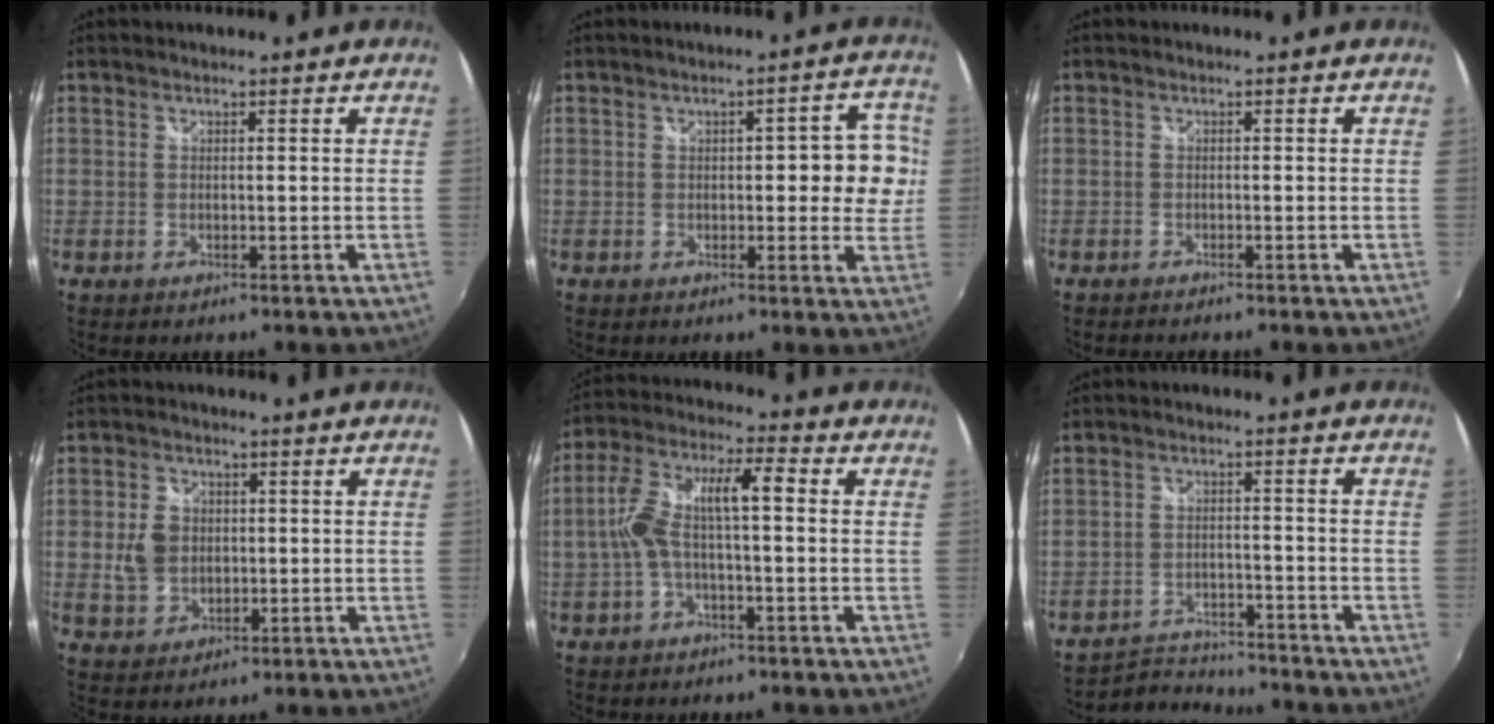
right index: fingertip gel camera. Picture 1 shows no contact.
{"total": 7.6, "force": [0.6, 3.4, 6.8], "torque": [-0.079, 0.012, 0.012]}
{"total": 1.2, "force": [-1.1, 0.2, 0.3], "torque": [-0.011, -0.006, -0.022]}
{"total": 6.3, "force": [0.2, 5.3, 3.5], "torque": [-0.079, 0.005, 0.008]}
{"total": 10.4, "force": [-0.6, 2.8, 10.0], "torque": [-0.201, 0.018, -0.012]}
{"total": 7.4, "force": [-7.3, 1.2, 0.1], "torque": [-0.027, 0.007, -0.123]}